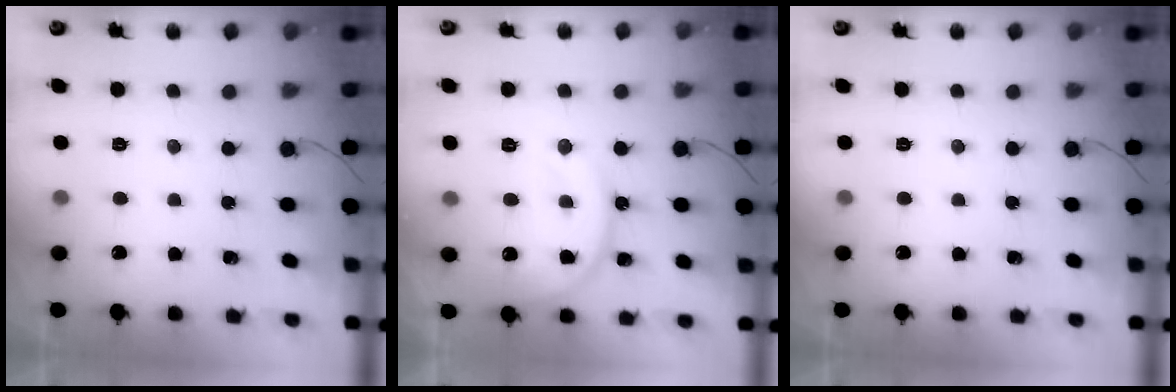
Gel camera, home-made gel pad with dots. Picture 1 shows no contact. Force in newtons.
{"total": 14.0, "press": 13.6, "slide": 3.2}
{"total": 0.0}